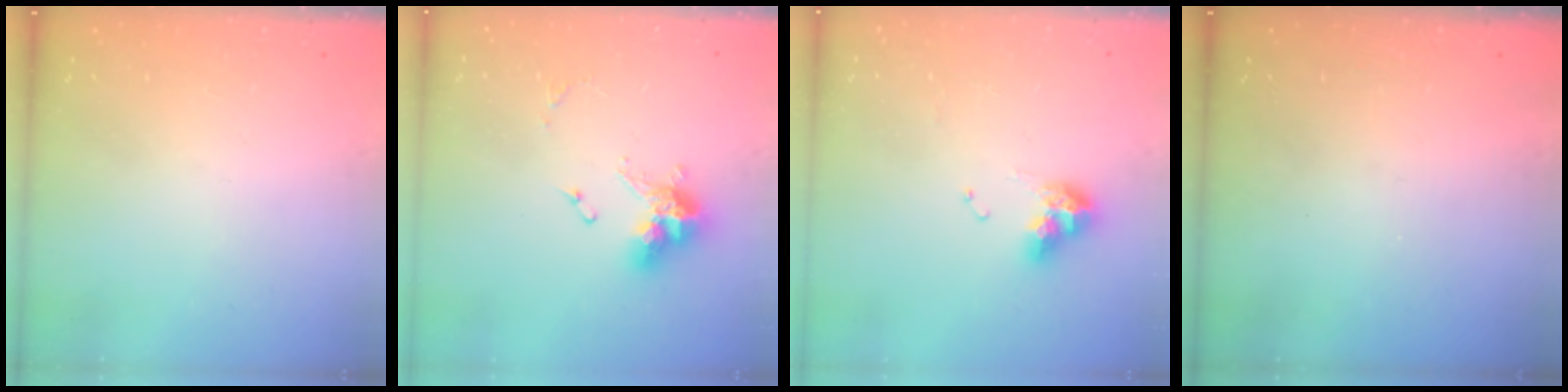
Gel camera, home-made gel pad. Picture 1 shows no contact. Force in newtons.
{"total": 11.4, "press": 11.4, "slide": 0.9}
{"total": 9.1, "press": 9.0, "slide": 1.0}
{"total": 0.0}